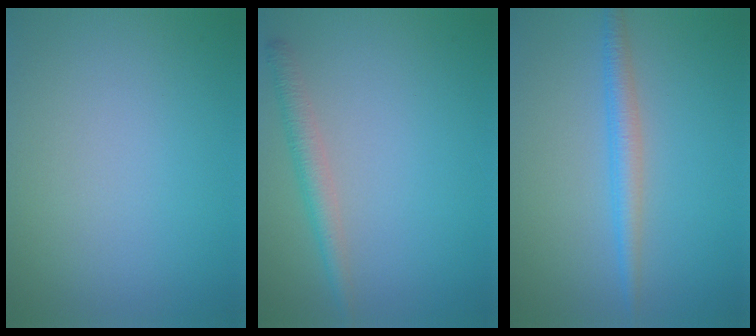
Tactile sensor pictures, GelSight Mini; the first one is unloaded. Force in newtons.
{"total": 2.3, "press": 2.3, "slide": 0.1}
{"total": 2.5, "press": 2.5, "slide": 0.0}